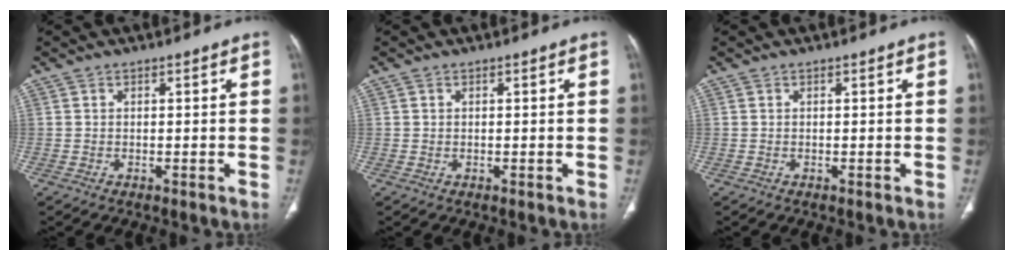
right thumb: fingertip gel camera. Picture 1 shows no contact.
{"total": 0.0}
{"total": 0.0}